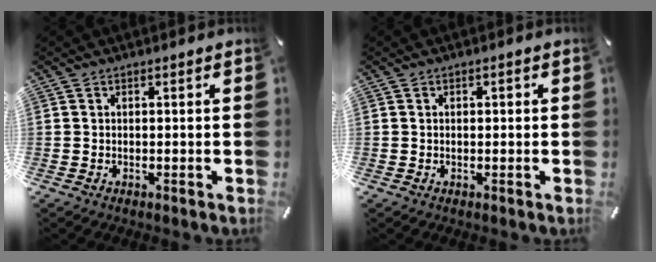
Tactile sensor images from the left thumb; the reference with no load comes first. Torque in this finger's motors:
{"motor_torque": [-0.14, -0.35, 0.05, 0.21, -0.01]}